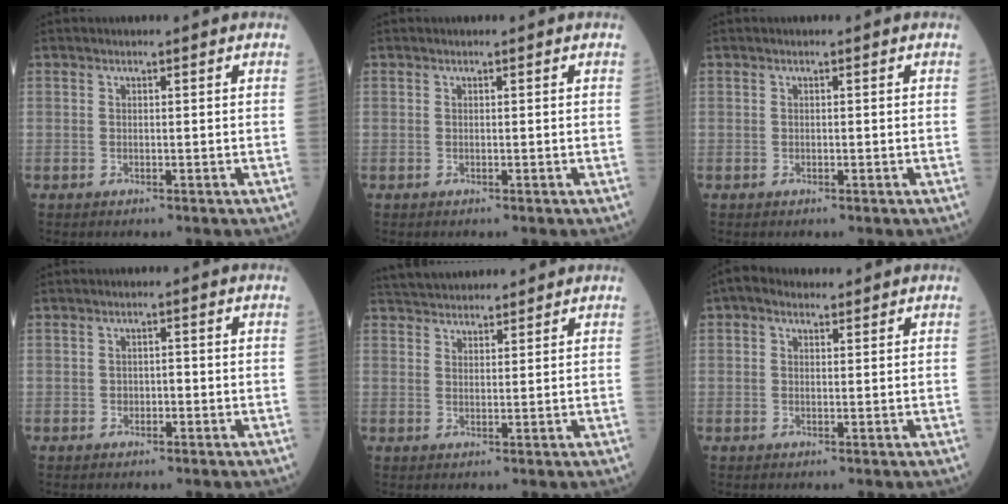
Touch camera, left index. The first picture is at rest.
{"total": 0.0}
{"total": 0.0}
{"total": 1.1, "force": [-0.3, 0.8, 0.7], "torque": [-0.008, 0.003, -0.006]}
{"total": 9.1, "force": [8.5, 1.9, 2.6], "torque": [-0.043, 0.035, 0.135]}
{"total": 2.6, "force": [1.7, 1.5, 1.3], "torque": [-0.032, 0.025, 0.029]}